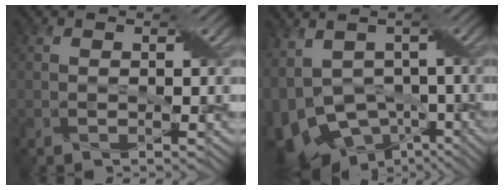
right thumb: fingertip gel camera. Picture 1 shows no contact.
{"total": 11.9, "force": [-3.5, 7.6, 8.5], "torque": [-0.185, -0.019, -0.031]}